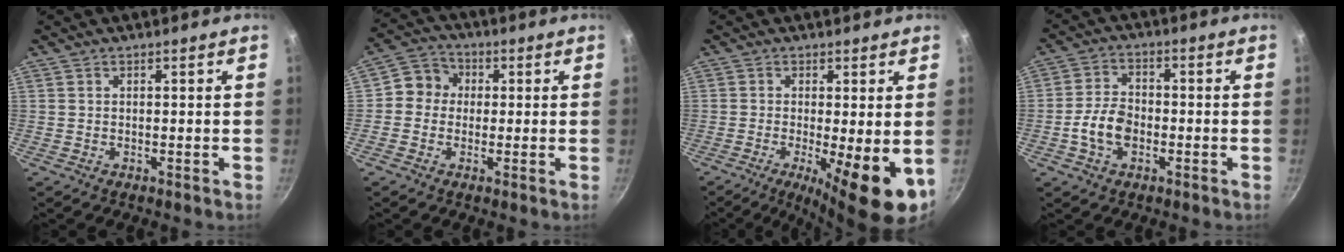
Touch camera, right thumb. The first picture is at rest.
{"total": 6.1, "force": [0.2, 5.7, 2.3], "torque": [-0.008, 0.014, -0.018]}
{"total": 10.8, "force": [-2.5, 2.5, 10.2], "torque": [-0.147, -0.012, -0.031]}
{"total": 7.2, "force": [-2.1, 4.7, 5.0], "torque": [-0.085, 0.024, -0.045]}